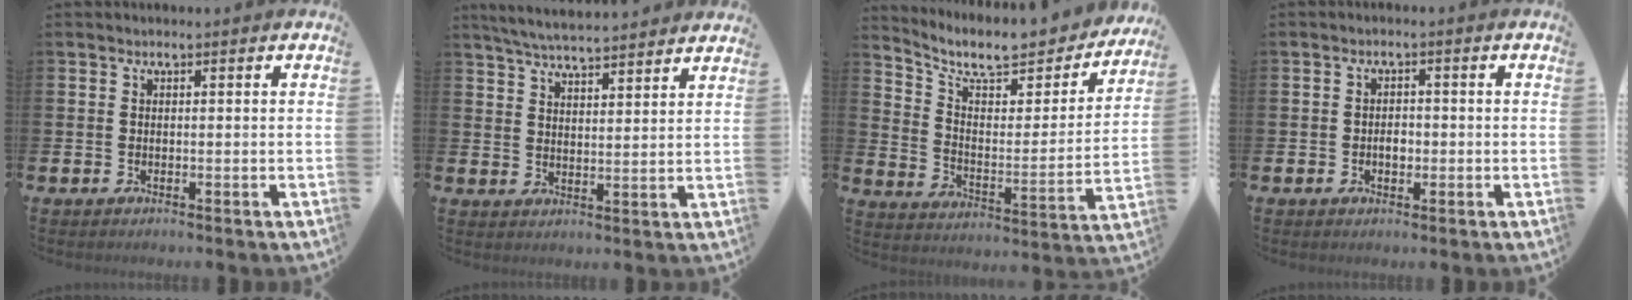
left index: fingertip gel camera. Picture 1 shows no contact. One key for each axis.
{"total": 5.5, "fx": 5.4, "fy": -0.1, "fz": 0.9, "tx": -0.037, "ty": -0.031, "tz": 0.098}
{"total": 8.5, "fx": 7.2, "fy": 3.0, "fz": 3.3, "tx": -0.087, "ty": -0.055, "tz": 0.121}
{"total": 1.8, "fx": -0.3, "fy": 1.2, "fz": 1.3, "tx": -0.013, "ty": 0.001, "tz": -0.010}